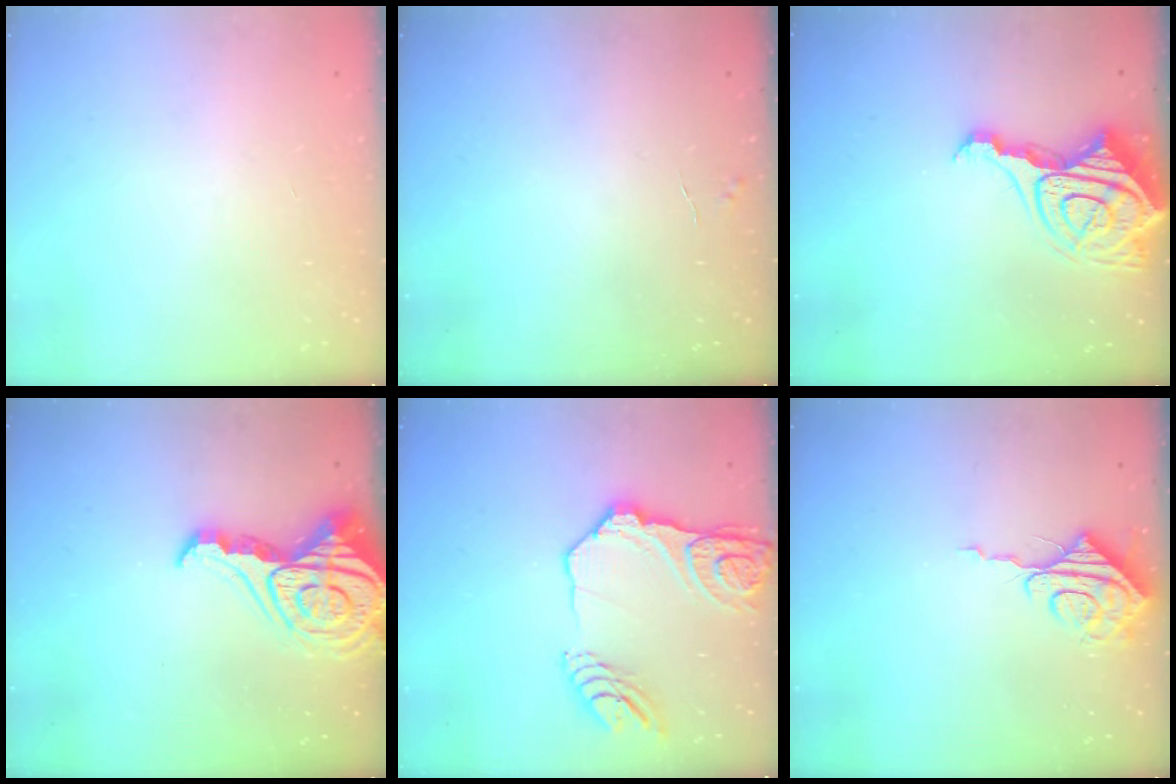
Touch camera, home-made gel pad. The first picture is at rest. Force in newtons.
{"total": 2.8, "press": 2.8, "slide": 0.3}
{"total": 15.2, "press": 15.2, "slide": 1.4}
{"total": 12.6, "press": 12.5, "slide": 1.2}
{"total": 18.3, "press": 18.2, "slide": 1.9}
{"total": 8.5, "press": 8.5, "slide": 0.9}